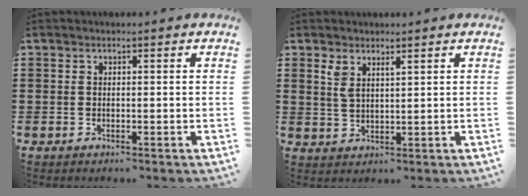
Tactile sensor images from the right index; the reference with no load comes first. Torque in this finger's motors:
{"motor_torque": [0.29, 0.02, 0.07, 0.02]}